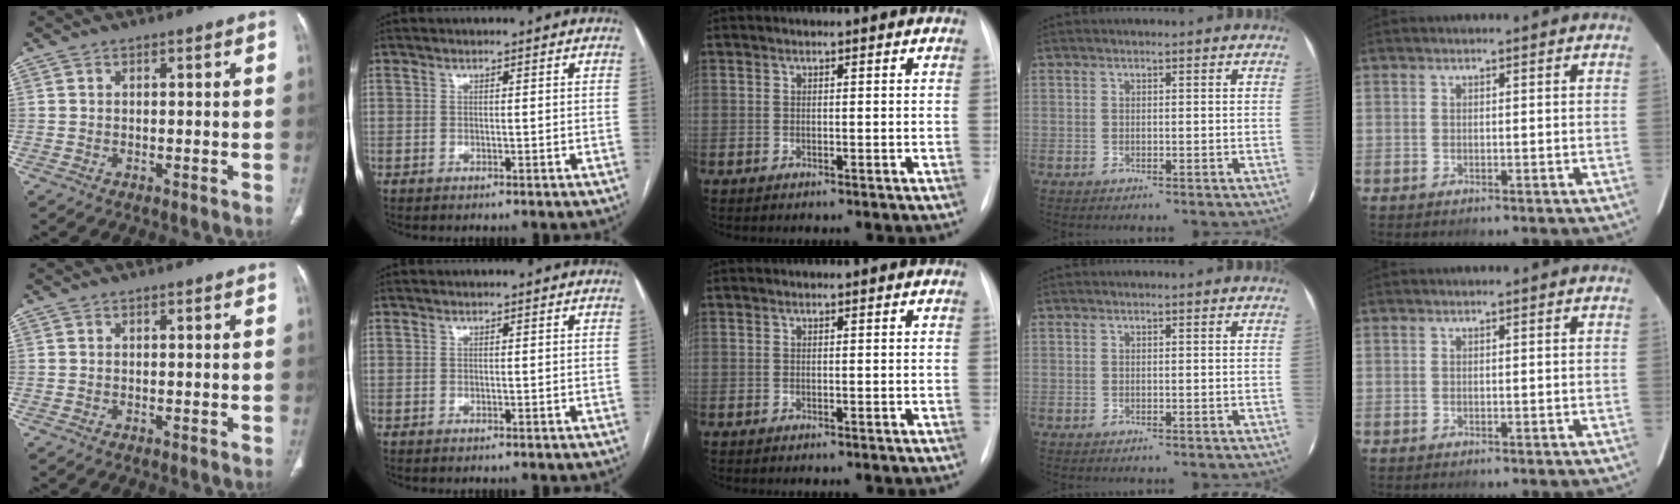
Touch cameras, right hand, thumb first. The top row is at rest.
{}